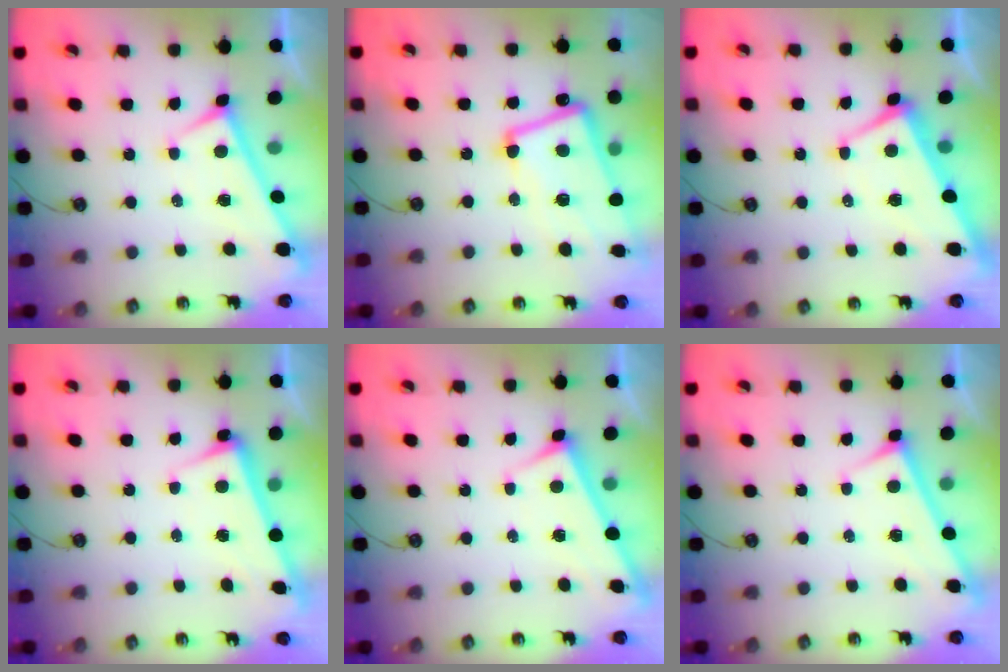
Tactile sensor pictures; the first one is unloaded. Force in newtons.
{"total": 8.9, "press": 8.7, "slide": 2.2}
{"total": 1.9, "press": 1.7, "slide": 0.8}
{"total": 2.6, "press": 2.5, "slide": 0.8}
{"total": 3.0, "press": 3.0, "slide": 0.2}
{"total": 3.0, "press": 3.0, "slide": 0.2}